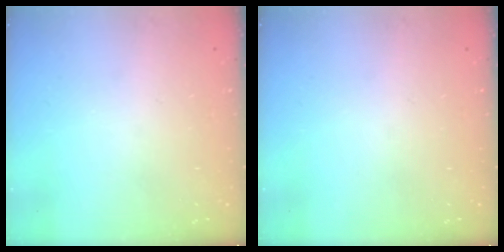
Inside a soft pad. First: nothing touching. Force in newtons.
{"total": 0.0}